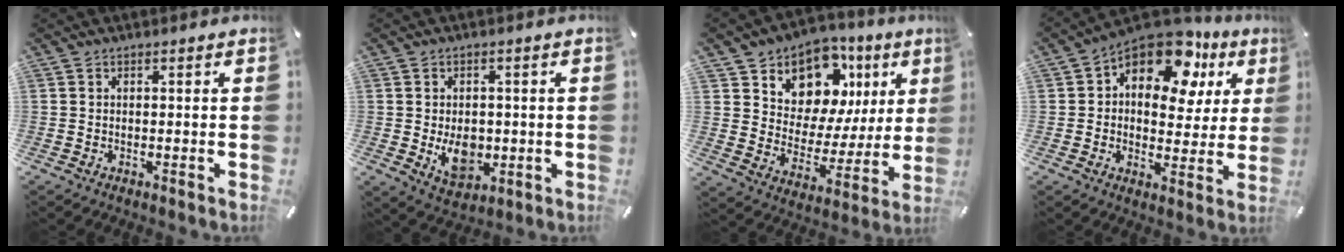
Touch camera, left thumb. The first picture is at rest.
{"total": 8.1, "force": [-1.0, 6.1, 5.2], "torque": [-0.075, -0.004, -0.016]}
{"total": 11.3, "force": [7.1, 8.1, 3.5], "torque": [-0.055, -0.072, 0.125]}
{"total": 15.5, "force": [9.0, 8.9, 9.0], "torque": [-0.141, -0.056, 0.158]}